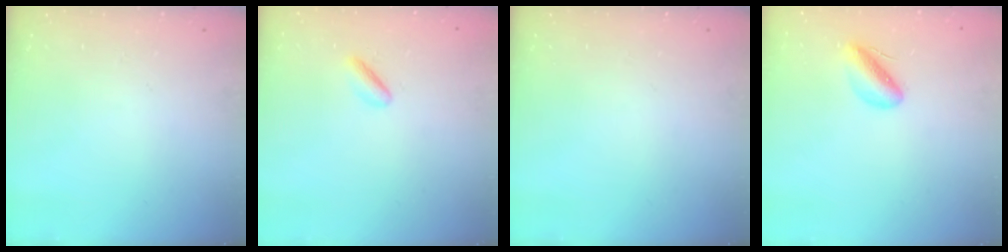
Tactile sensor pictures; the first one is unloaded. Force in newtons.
{"total": 2.5, "press": 2.3, "slide": 0.8}
{"total": 0.0}
{"total": 4.9, "press": 4.8, "slide": 1.0}